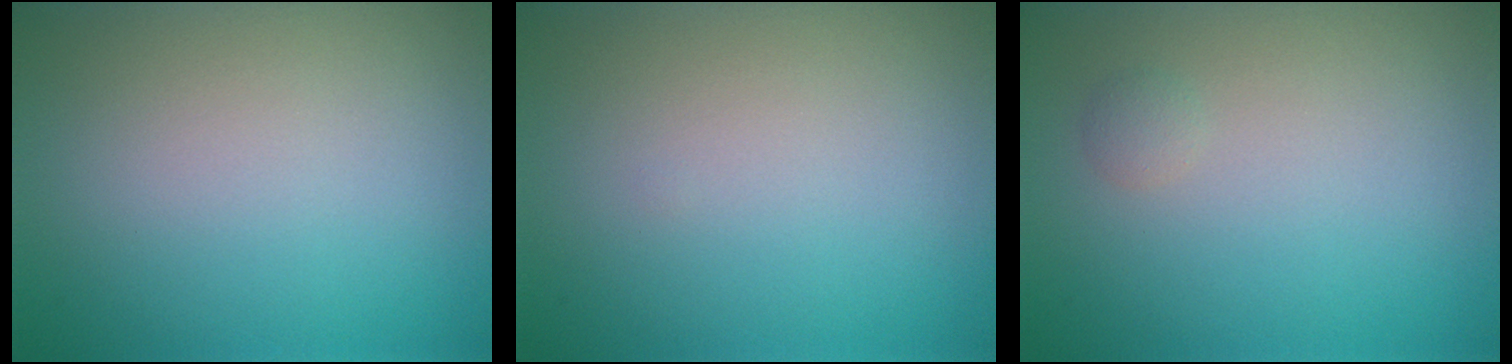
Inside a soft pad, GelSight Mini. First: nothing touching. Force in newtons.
{"total": 0.0}
{"total": 0.7, "press": 0.7, "slide": 0.0}